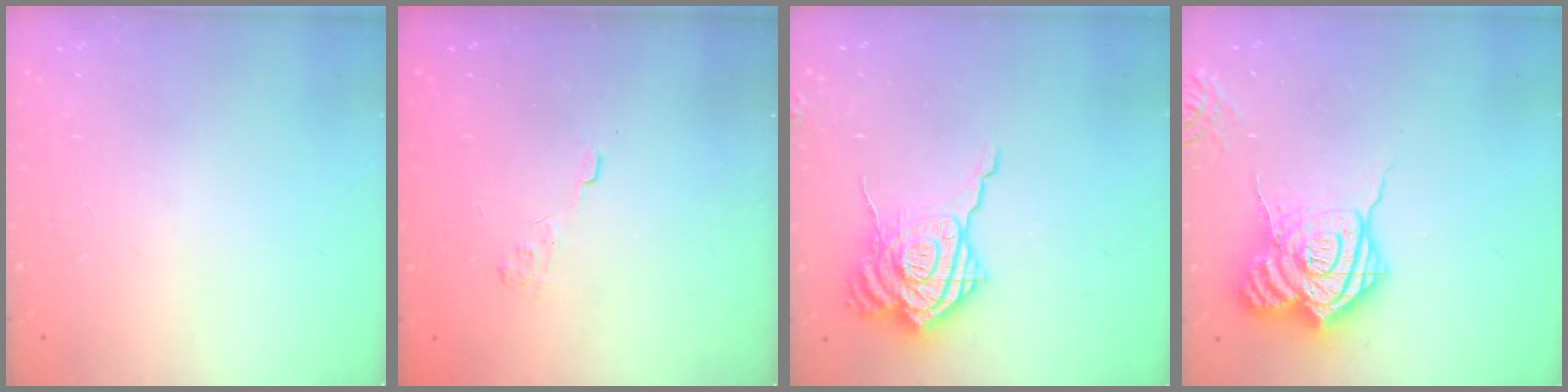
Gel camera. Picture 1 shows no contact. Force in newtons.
{"total": 2.3, "press": 1.8, "slide": 1.4}
{"total": 17.0, "press": 16.9, "slide": 1.6}
{"total": 19.0, "press": 19.0, "slide": 1.7}